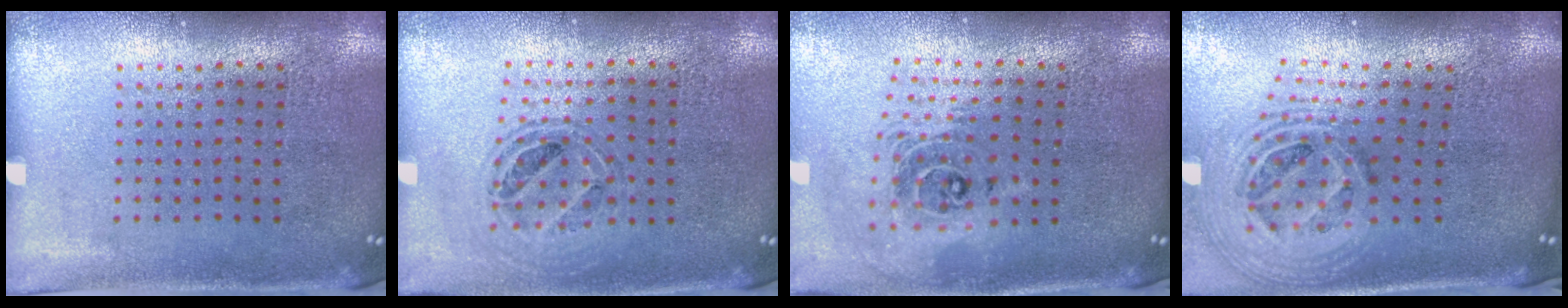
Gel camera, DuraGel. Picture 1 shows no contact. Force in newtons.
{"total": 0.7, "press": 0.7, "slide": 0.1}
{"total": 2.0, "press": 1.6, "slide": 1.3}
{"total": 2.4, "press": 1.8, "slide": 1.6}